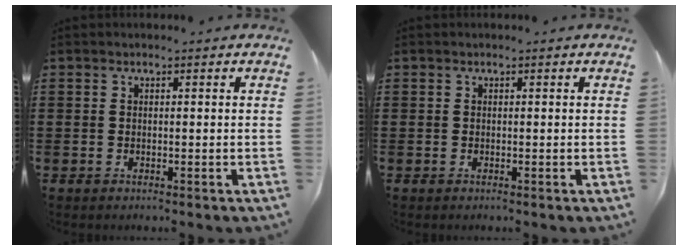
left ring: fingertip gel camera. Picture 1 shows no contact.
{"total": 0.0}